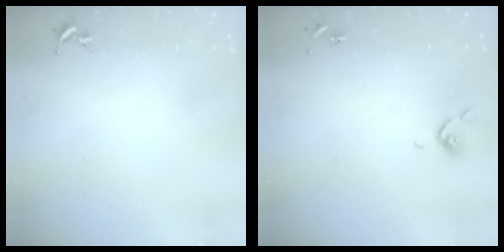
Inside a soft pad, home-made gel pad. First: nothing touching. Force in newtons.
{"total": 4.8, "press": 4.6, "slide": 1.0}